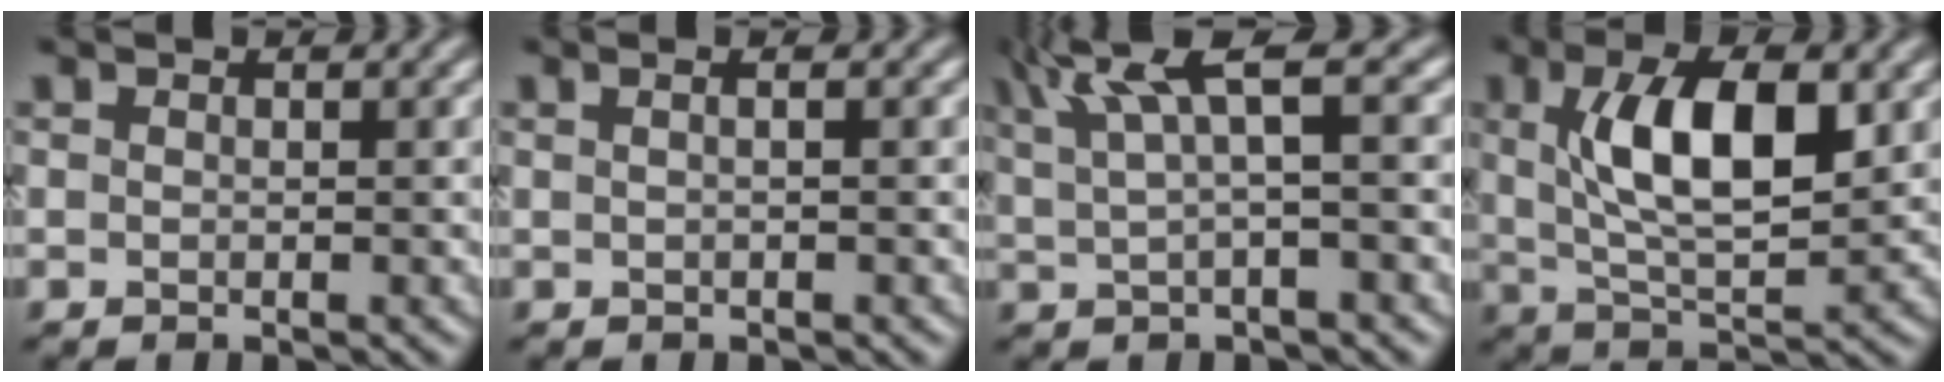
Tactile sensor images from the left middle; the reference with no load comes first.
{"total": 1.1, "force": [0.3, 0.3, 1.0], "torque": [-0.015, -0.003, -0.003]}
{"total": 5.3, "force": [2.9, 1.0, 4.4], "torque": [-0.078, 0.020, 0.054]}
{"total": 8.5, "force": [2.3, 3.2, 7.5], "torque": [-0.136, 0.006, 0.039]}